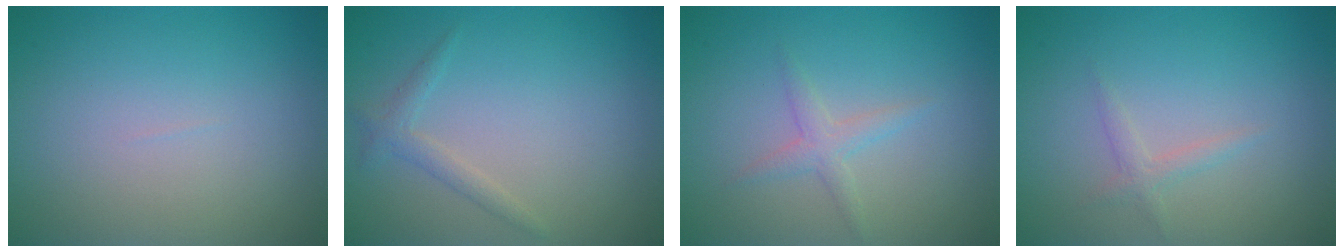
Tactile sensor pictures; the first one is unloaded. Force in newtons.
{"total": 1.4, "press": 1.4, "slide": 0.1}
{"total": 1.6, "press": 1.6, "slide": 0.0}
{"total": 1.2, "press": 1.2, "slide": 0.1}